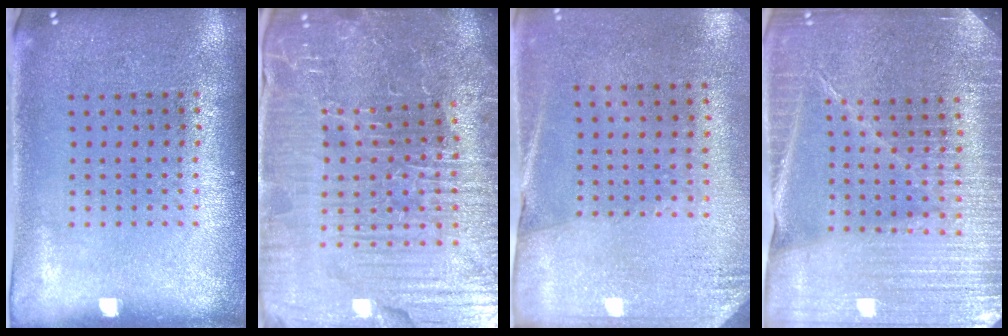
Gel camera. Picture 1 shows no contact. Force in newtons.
{"total": 5.9, "press": 5.5, "slide": 1.9}
{"total": 2.7, "press": 2.4, "slide": 1.3}
{"total": 4.3, "press": 4.1, "slide": 1.5}